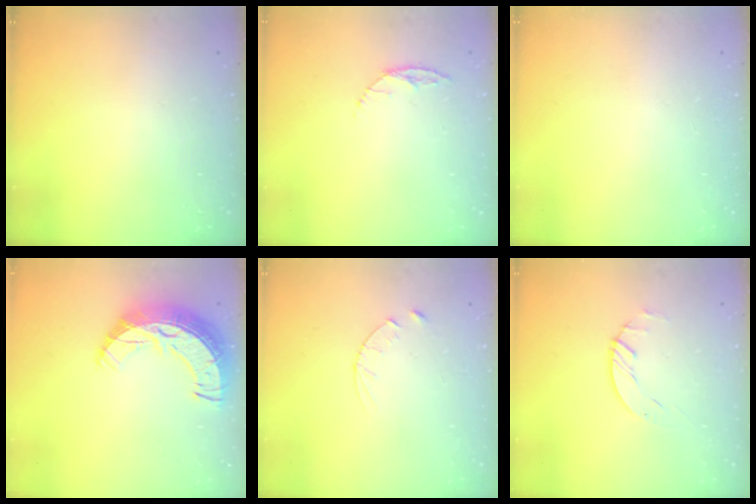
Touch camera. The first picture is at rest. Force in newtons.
{"total": 5.5, "press": 5.5, "slide": 0.7}
{"total": 0.0}
{"total": 13.3, "press": 13.3, "slide": 0.9}
{"total": 3.5, "press": 3.5, "slide": 0.4}
{"total": 0.6, "press": 0.6, "slide": 0.2}